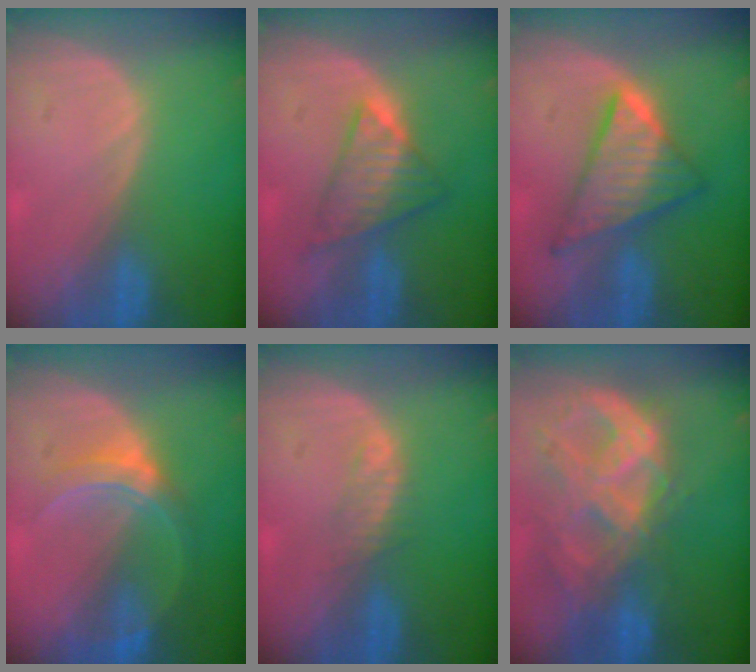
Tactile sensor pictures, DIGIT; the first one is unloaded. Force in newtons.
{"total": 6.1, "press": 6.0, "slide": 1.2}
{"total": 8.8, "press": 8.8, "slide": 0.6}
{"total": 5.8, "press": 5.7, "slide": 0.5}
{"total": 1.8, "press": 1.8, "slide": 0.1}
{"total": 11.1, "press": 9.4, "slide": 5.9}